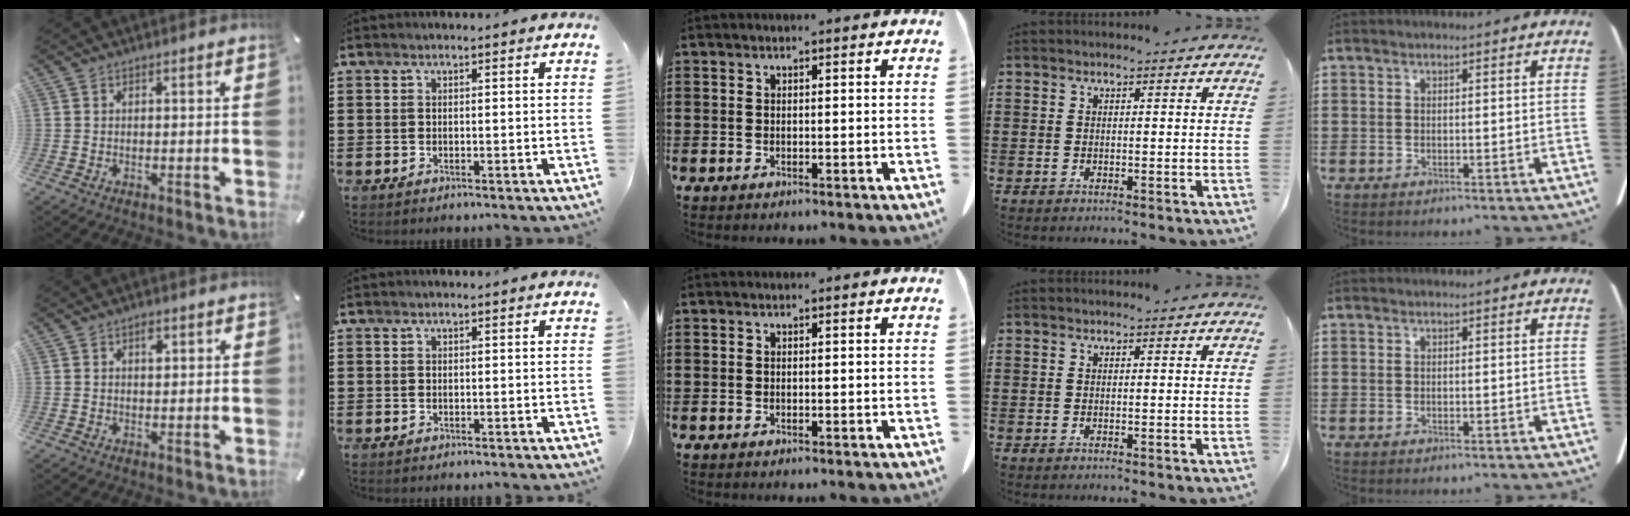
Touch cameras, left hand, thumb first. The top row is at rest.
{"thumb": {"total": 2.3, "force": [0.8, 1.4, 1.6], "torque": [-0.018, -0.003, 0.011]}}